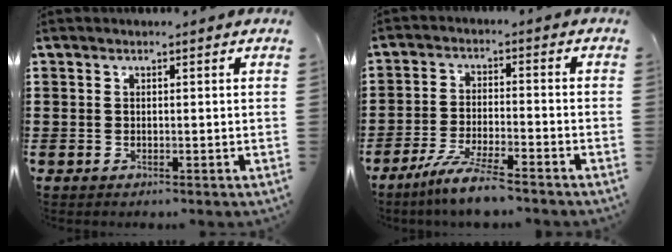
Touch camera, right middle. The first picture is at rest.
{"total": 6.4, "force": [-5.3, 0.1, 3.6], "torque": [-0.082, -0.016, -0.103]}